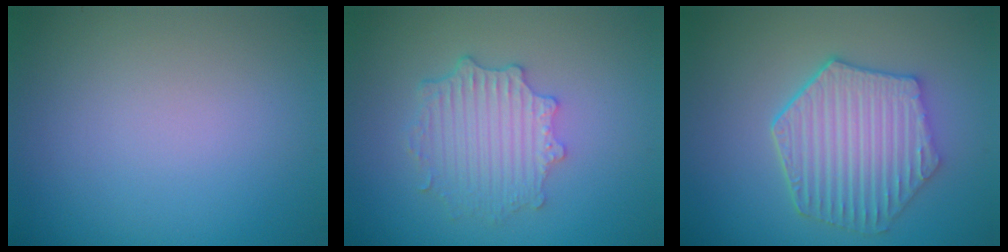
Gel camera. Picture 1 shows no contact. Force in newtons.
{"total": 4.0, "press": 3.2, "slide": 2.4}
{"total": 6.3, "press": 5.0, "slide": 3.7}